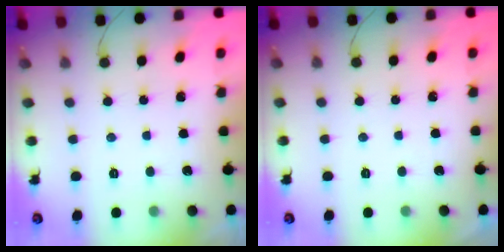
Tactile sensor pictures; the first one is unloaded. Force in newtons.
{"total": 1.1, "press": 1.1, "slide": 0.1}